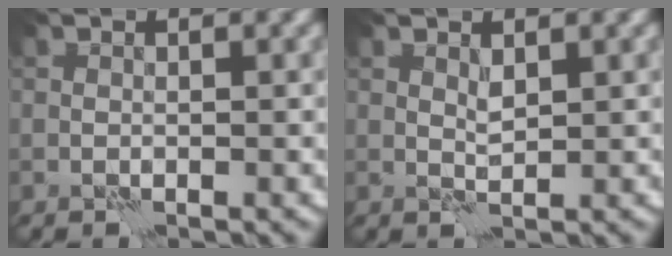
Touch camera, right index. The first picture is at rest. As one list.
[{"total": 0.9, "force": [0.8, 0.0, 0.4], "torque": [-0.011, -0.004, 0.017]}]